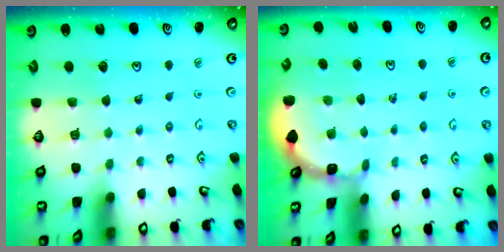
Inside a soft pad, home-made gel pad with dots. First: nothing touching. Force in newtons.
{"total": 1.7, "press": 1.7, "slide": 0.1}